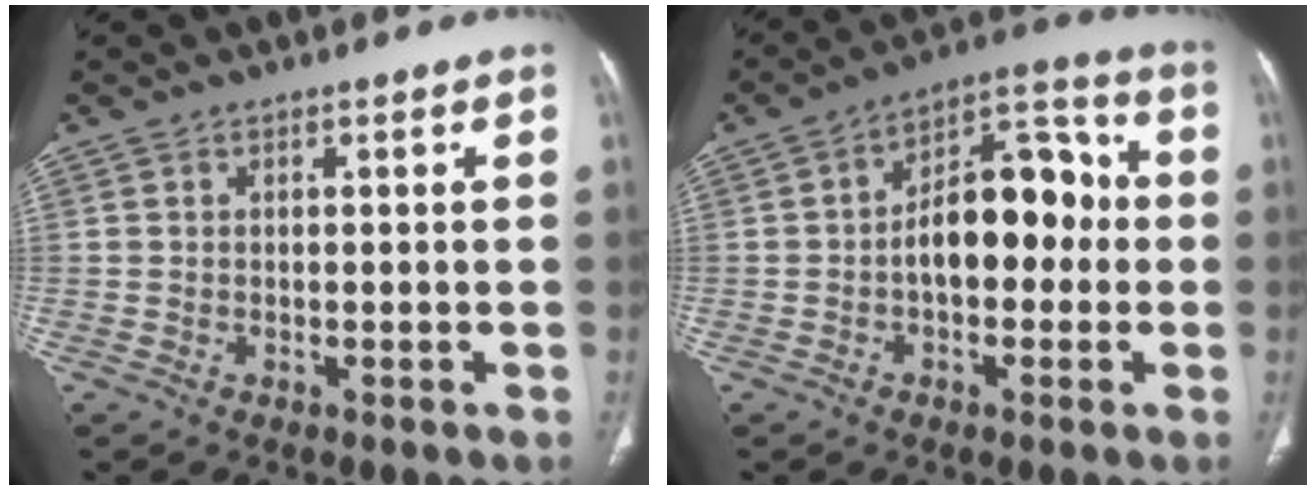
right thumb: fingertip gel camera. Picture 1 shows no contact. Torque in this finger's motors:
{"motor_torque": [1.06, 2.93, 1.30, -0.17, 0.11]}